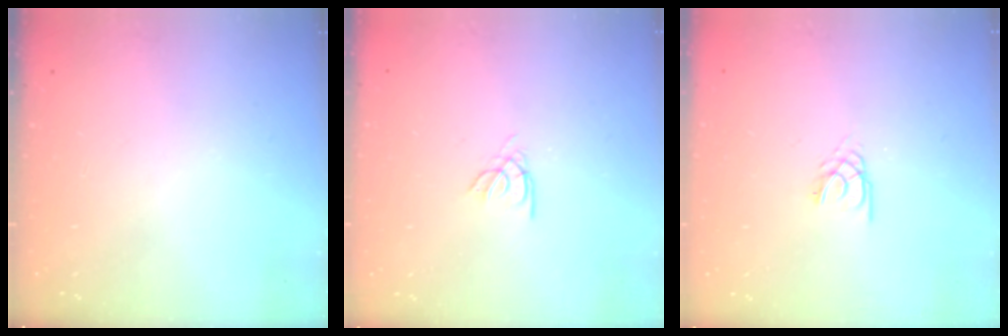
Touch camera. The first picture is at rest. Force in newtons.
{"total": 2.1, "press": 2.1, "slide": 0.2}
{"total": 1.7, "press": 1.7, "slide": 0.3}